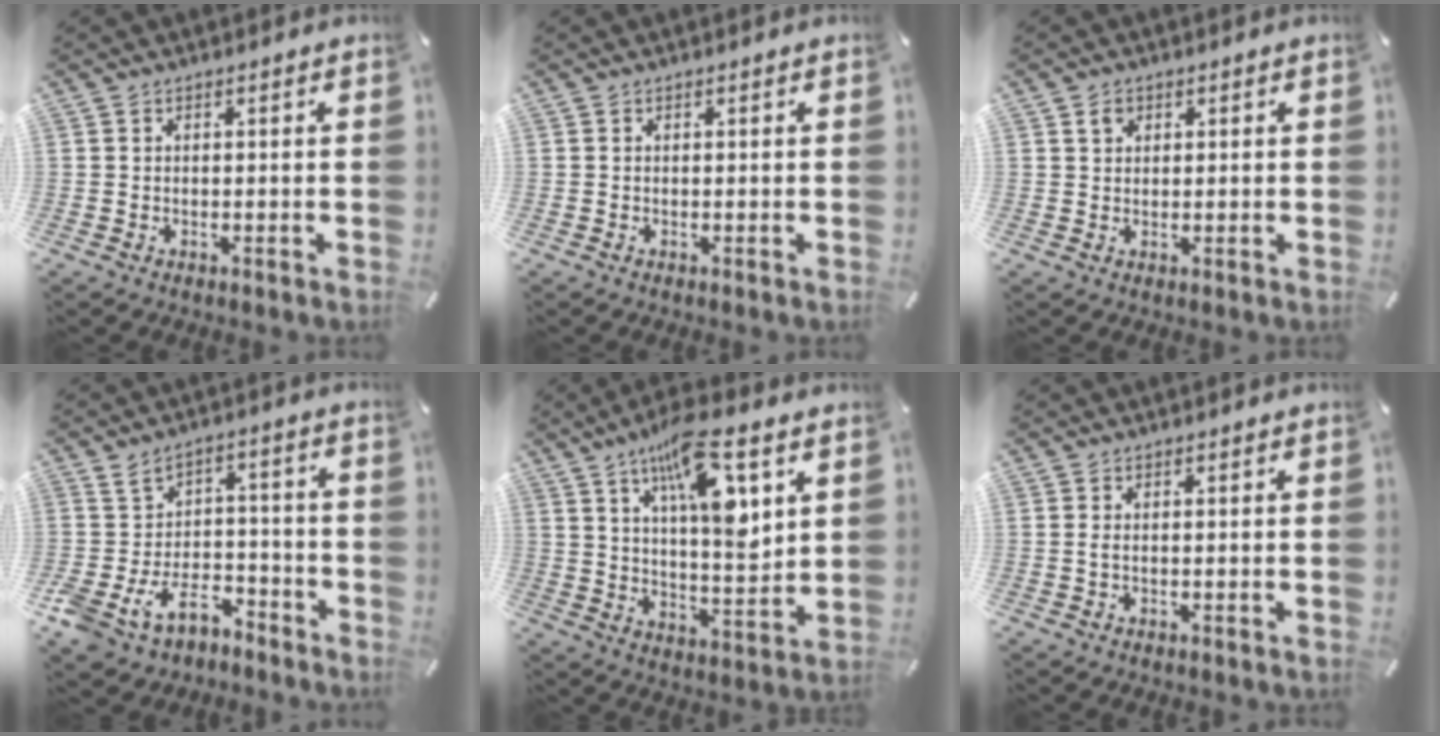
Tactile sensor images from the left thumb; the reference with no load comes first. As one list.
[{"total": 0.0}, {"total": 2.0, "force": [0.9, 1.6, 0.6], "torque": [-0.006, 0.001, 0.015]}, {"total": 10.3, "force": [-4.1, 7.5, 5.7], "torque": [-0.098, 0.028, -0.074]}, {"total": 15.5, "force": [8.6, 4.9, 12.0], "torque": [-0.214, -0.038, 0.140]}, {"total": 0.8, "force": [0.0, 0.2, 0.8], "torque": [-0.017, 0.000, -0.001]}]